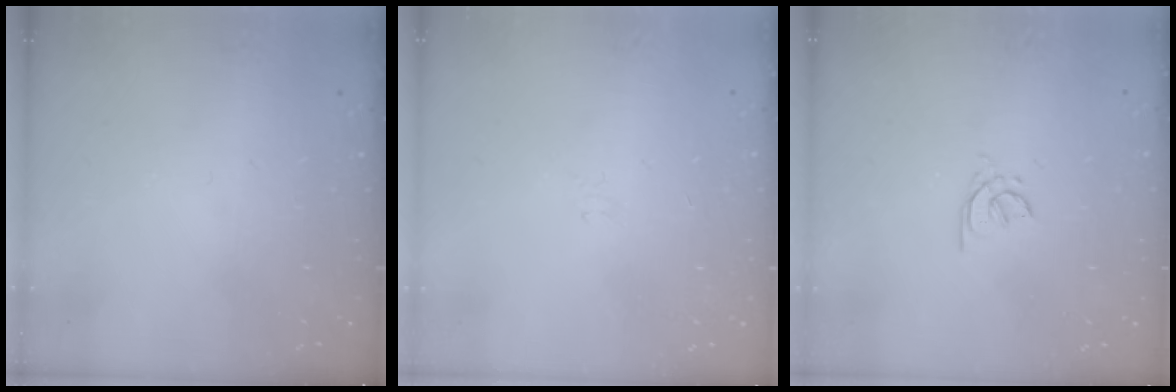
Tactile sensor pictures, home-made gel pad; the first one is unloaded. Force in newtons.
{"total": 3.3, "press": 3.2, "slide": 0.6}
{"total": 2.8, "press": 2.7, "slide": 0.8}